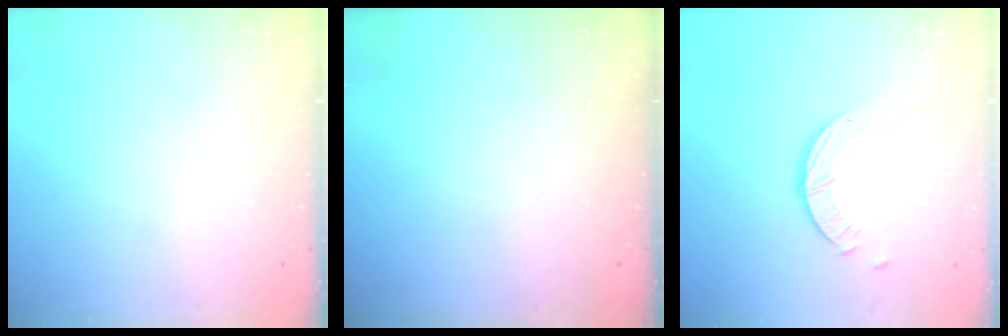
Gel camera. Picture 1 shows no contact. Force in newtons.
{"total": 0.0}
{"total": 3.6, "press": 3.5, "slide": 0.4}